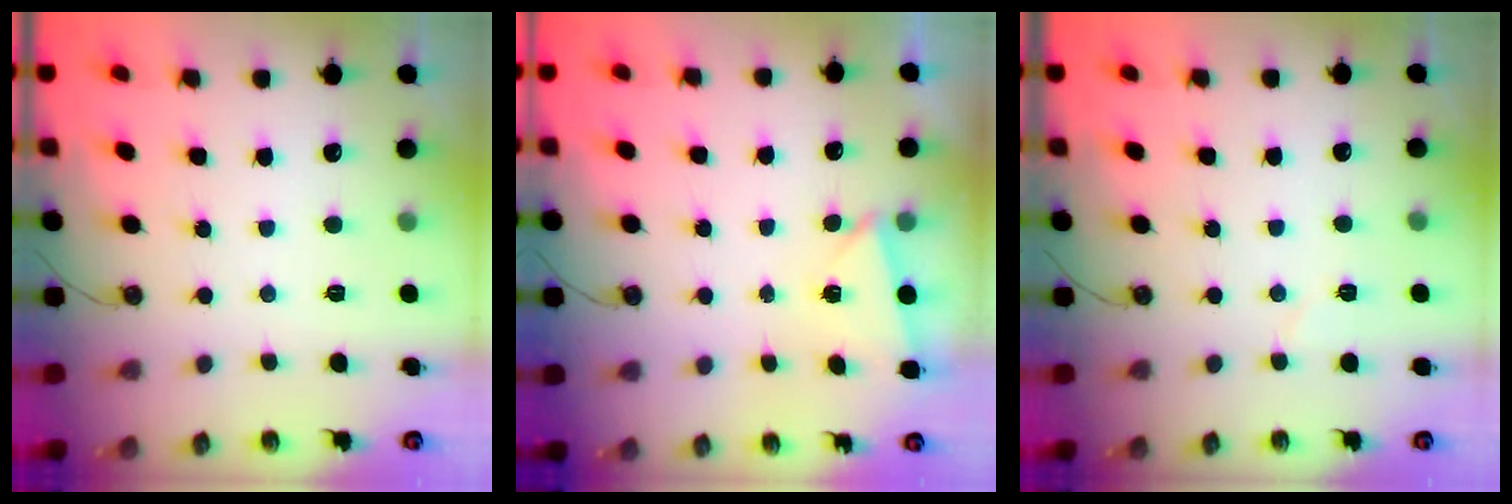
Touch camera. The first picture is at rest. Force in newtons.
{"total": 2.5, "press": 0.6, "slide": 2.4}
{"total": 4.6, "press": 4.1, "slide": 2.0}